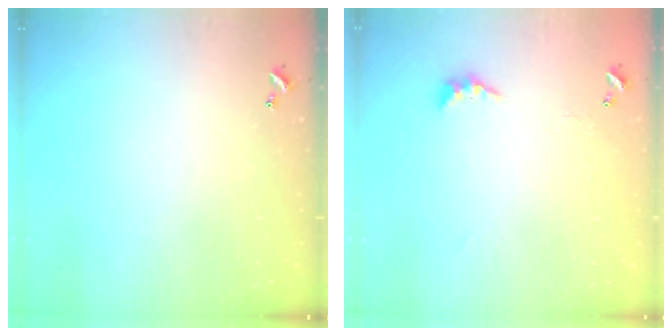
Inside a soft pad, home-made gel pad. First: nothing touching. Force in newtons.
{"total": 3.0, "press": 2.9, "slide": 0.7}